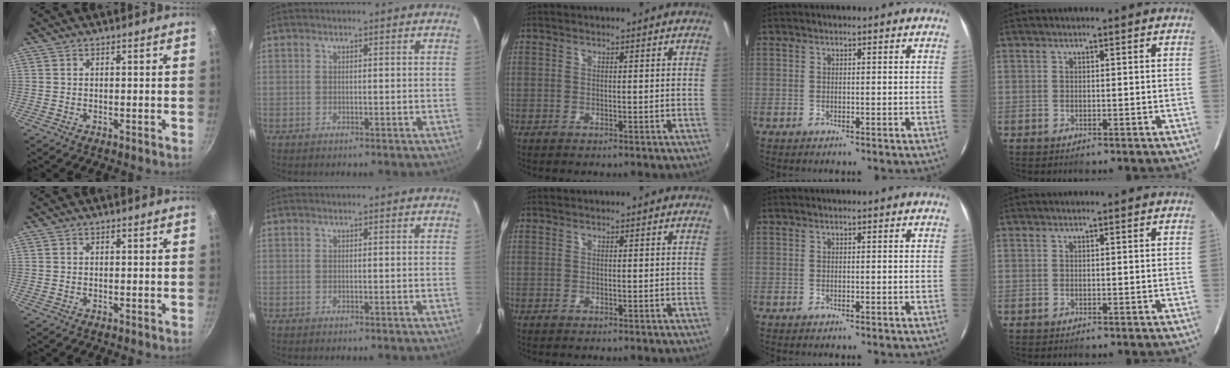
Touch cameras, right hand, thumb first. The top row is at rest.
{}